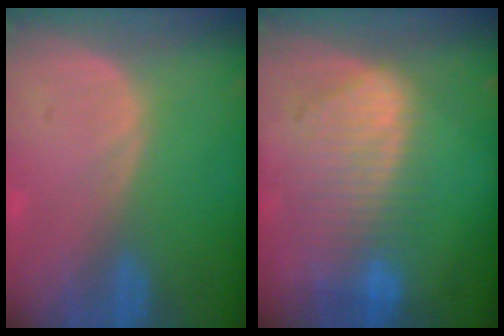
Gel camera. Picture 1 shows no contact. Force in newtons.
{"total": 9.1, "press": 8.1, "slide": 4.3}